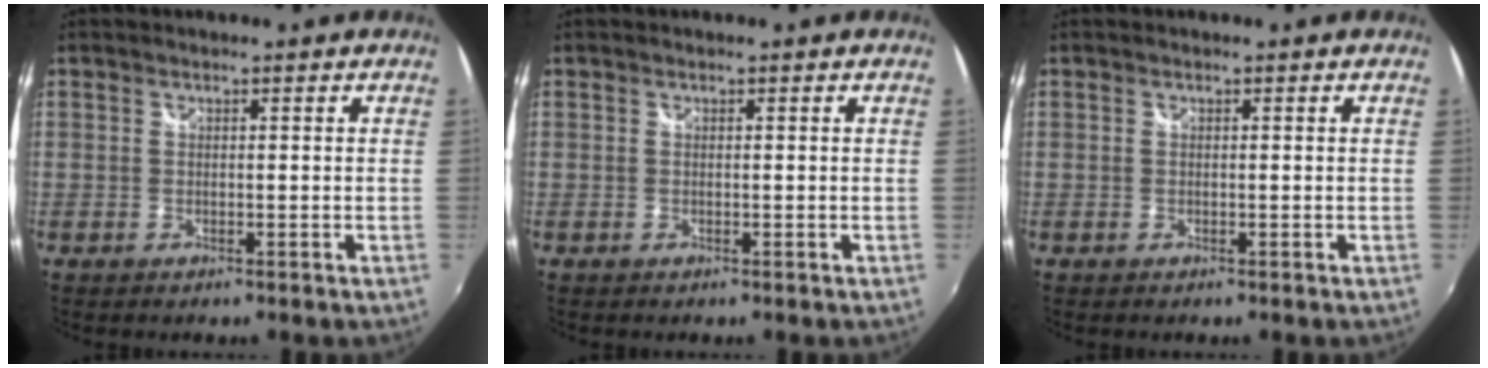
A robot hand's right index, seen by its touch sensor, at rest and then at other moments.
{"total": 0.0}
{"total": 0.0}